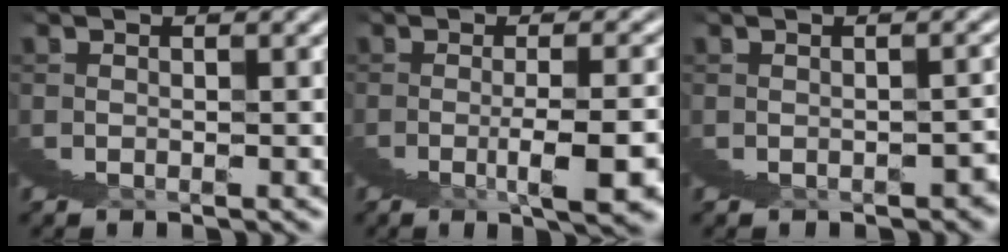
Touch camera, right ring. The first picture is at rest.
{"total": 4.3, "force": [-0.4, -1.9, 3.8], "torque": [-0.032, 0.026, -0.009]}
{"total": 1.3, "force": [-1.0, 0.4, 0.7], "torque": [-0.008, -0.005, -0.012]}